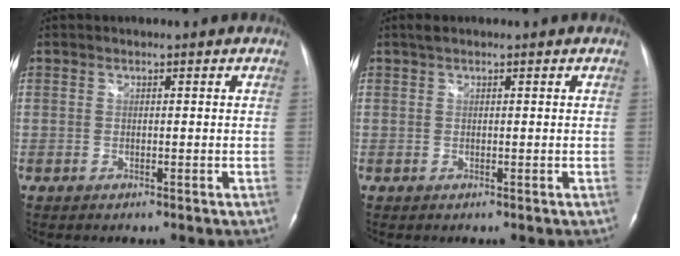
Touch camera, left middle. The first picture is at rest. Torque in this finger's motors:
{"motor_torque": [0.21, 0.11, -0.12, 0.00]}